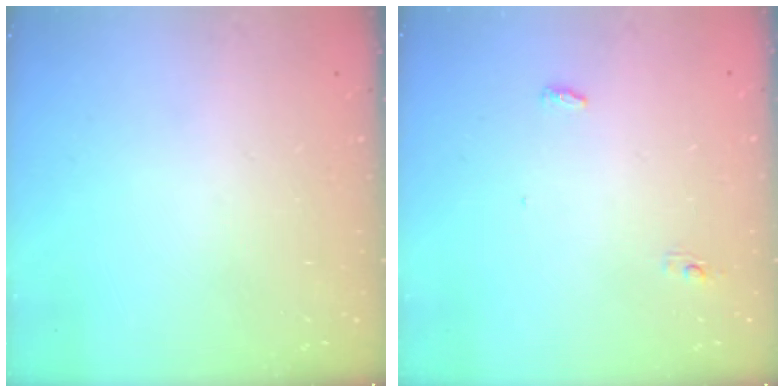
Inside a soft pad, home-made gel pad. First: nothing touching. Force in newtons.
{"total": 3.6, "press": 3.5, "slide": 0.9}